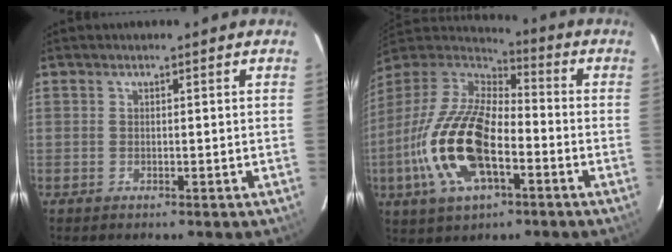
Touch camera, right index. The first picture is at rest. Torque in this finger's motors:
{"motor_torque": [2.14, 0.00, 1.00, 0.21]}